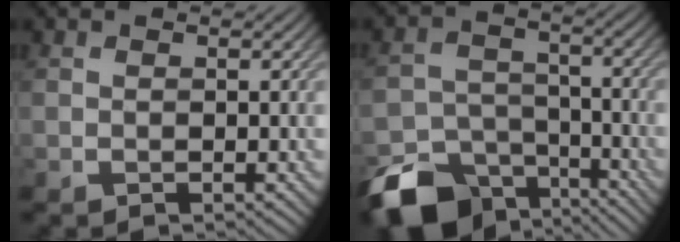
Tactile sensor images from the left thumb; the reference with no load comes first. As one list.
[{"total": 12.0, "force": [-8.4, 6.8, 5.2], "torque": [-0.103, -0.026, -0.142]}]